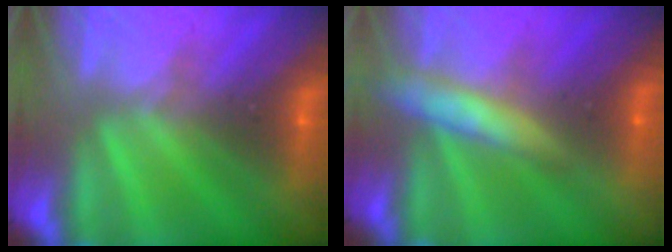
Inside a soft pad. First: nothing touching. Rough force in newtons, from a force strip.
{"total": 7.3}